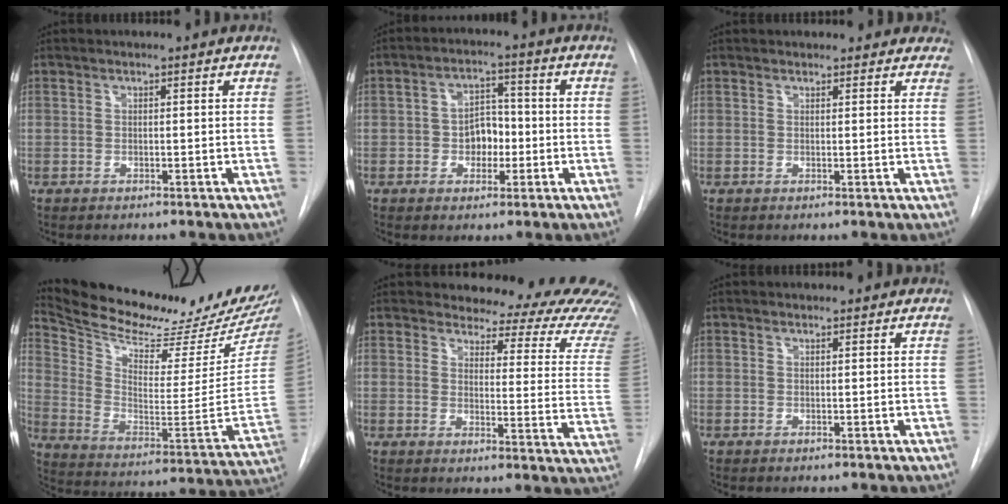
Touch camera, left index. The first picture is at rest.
{"total": 5.3, "force": [-1.1, 3.7, 3.6], "torque": [-0.055, 0.016, -0.017]}
{"total": 7.4, "force": [6.7, 3.0, 0.9], "torque": [0.027, 0.008, 0.052]}
{"total": 26.0, "force": [23.9, 2.4, 9.8], "torque": [-0.165, -0.101, 0.342]}
{"total": 20.2, "force": [19.2, 3.8, 4.8], "torque": [-0.037, -0.119, 0.197]}
{"total": 2.6, "force": [2.3, 1.0, 0.4], "torque": [-0.002, 0.018, 0.024]}